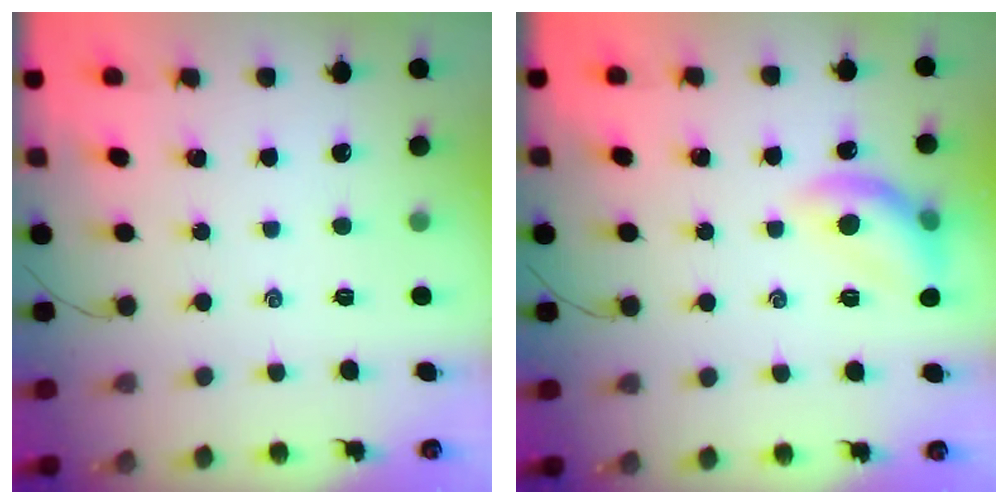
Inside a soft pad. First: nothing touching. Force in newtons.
{"total": 13.0, "press": 12.9, "slide": 0.9}